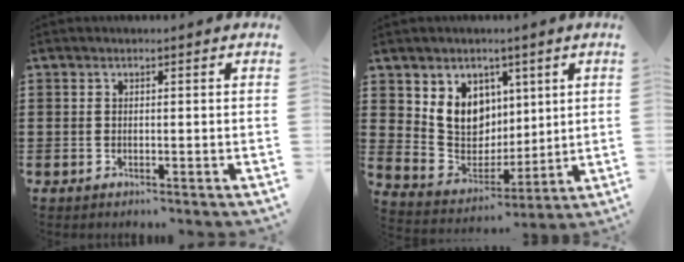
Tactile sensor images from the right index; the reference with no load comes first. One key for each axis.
{"total": 8.8, "fx": 3.1, "fy": 7.6, "fz": 3.1, "tx": -0.089, "ty": -0.013, "tz": 0.063}